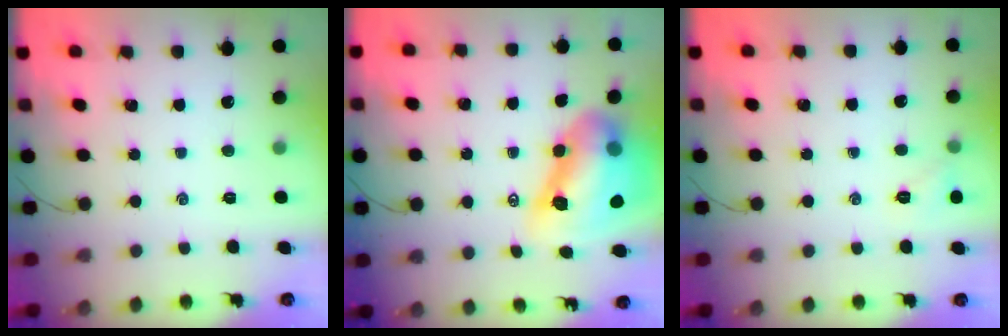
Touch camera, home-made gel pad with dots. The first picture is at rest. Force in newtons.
{"total": 16.6, "press": 16.0, "slide": 4.6}
{"total": 4.6, "press": 4.4, "slide": 1.3}